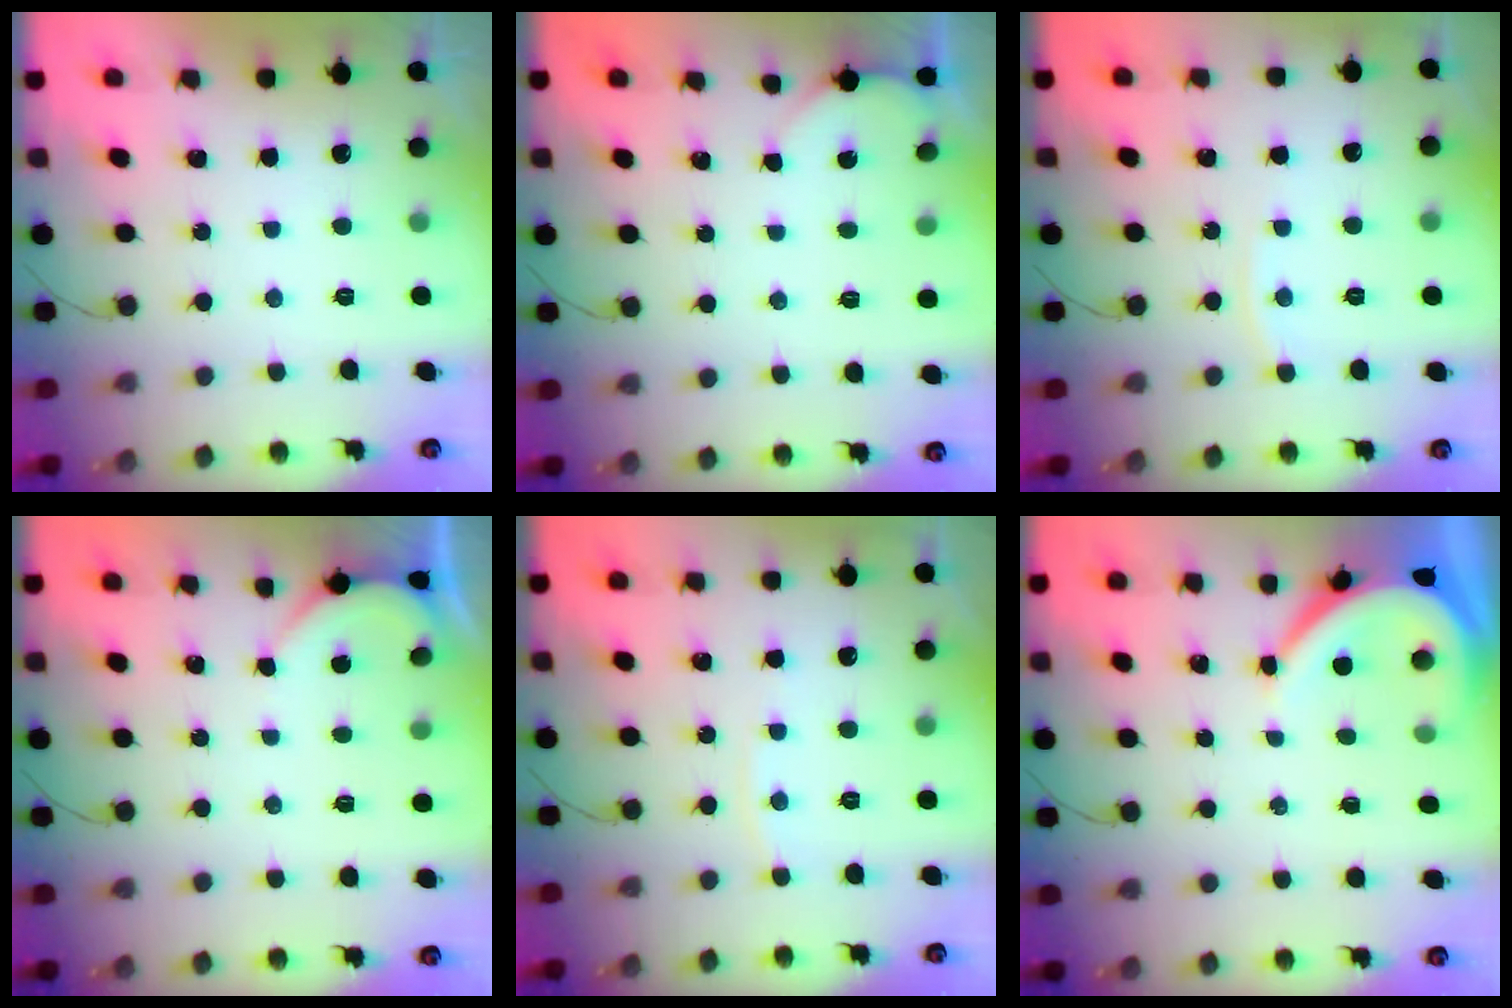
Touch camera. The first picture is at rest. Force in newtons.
{"total": 1.0, "press": 1.0, "slide": 0.1}
{"total": 3.9, "press": 3.8, "slide": 0.6}
{"total": 1.9, "press": 1.9, "slide": 0.2}
{"total": 2.7, "press": 2.7, "slide": 0.3}
{"total": 6.6, "press": 6.6, "slide": 0.4}